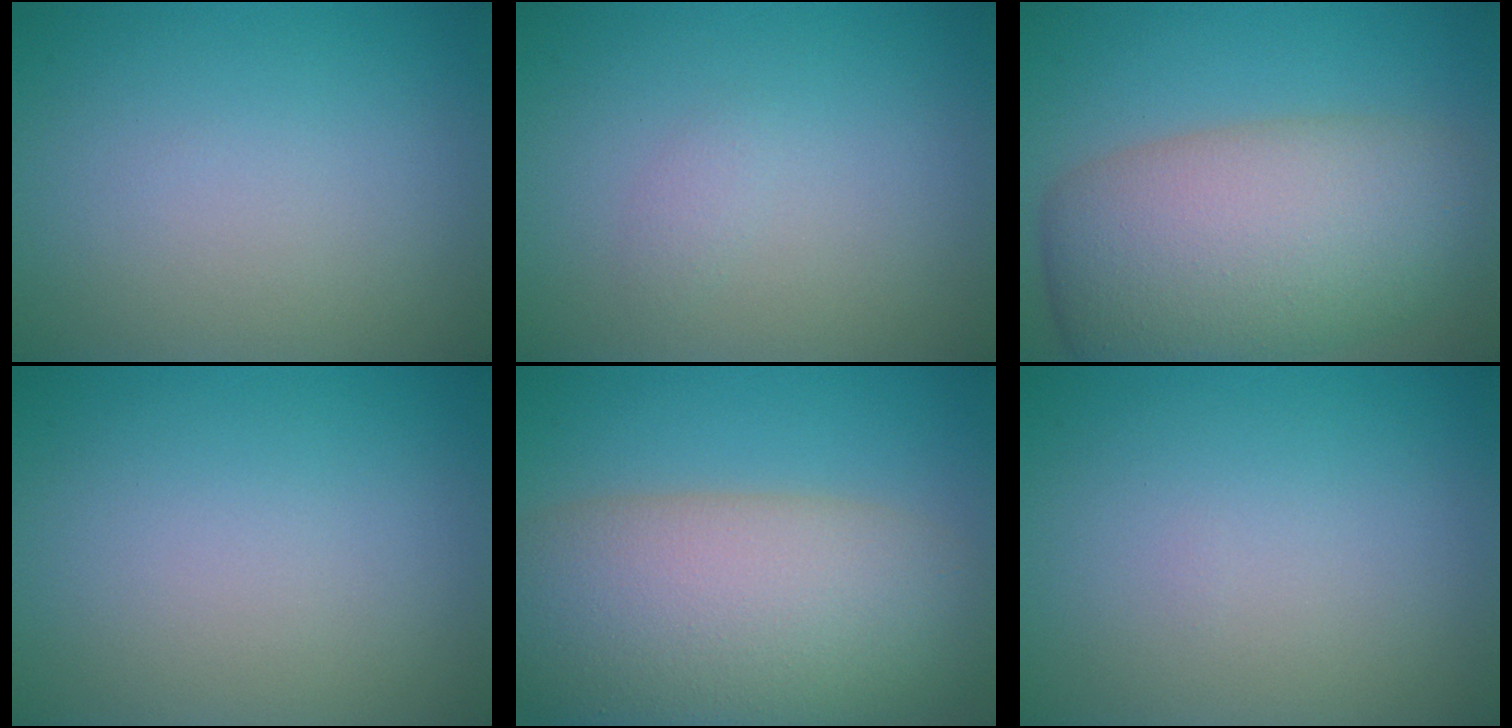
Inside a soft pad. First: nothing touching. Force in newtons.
{"total": 0.7, "press": 0.7, "slide": 0.0}
{"total": 10.5, "press": 10.5, "slide": 0.7}
{"total": 0.0}
{"total": 12.3, "press": 12.2, "slide": 0.8}
{"total": 0.0}